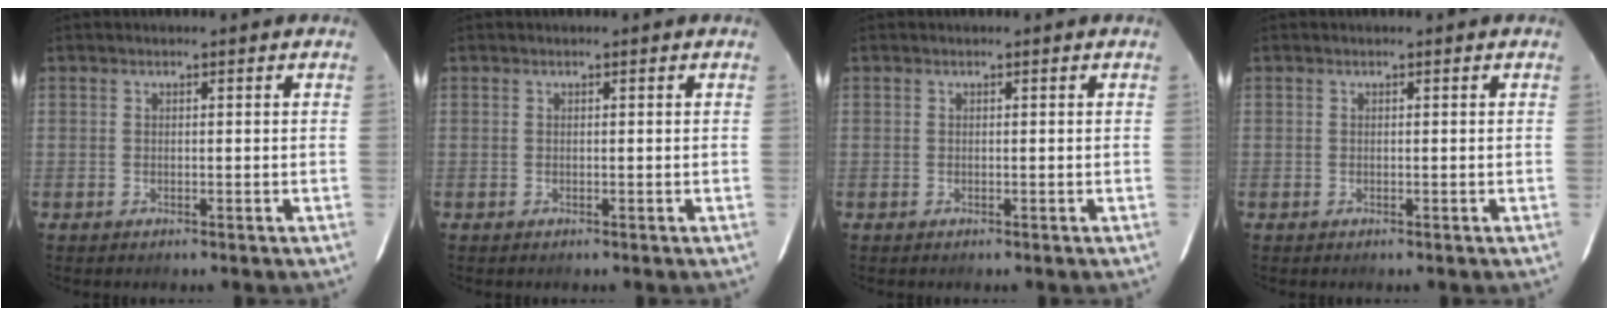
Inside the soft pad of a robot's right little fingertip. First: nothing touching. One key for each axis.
{"total": 0.0}
{"total": 0.0}
{"total": 0.0}